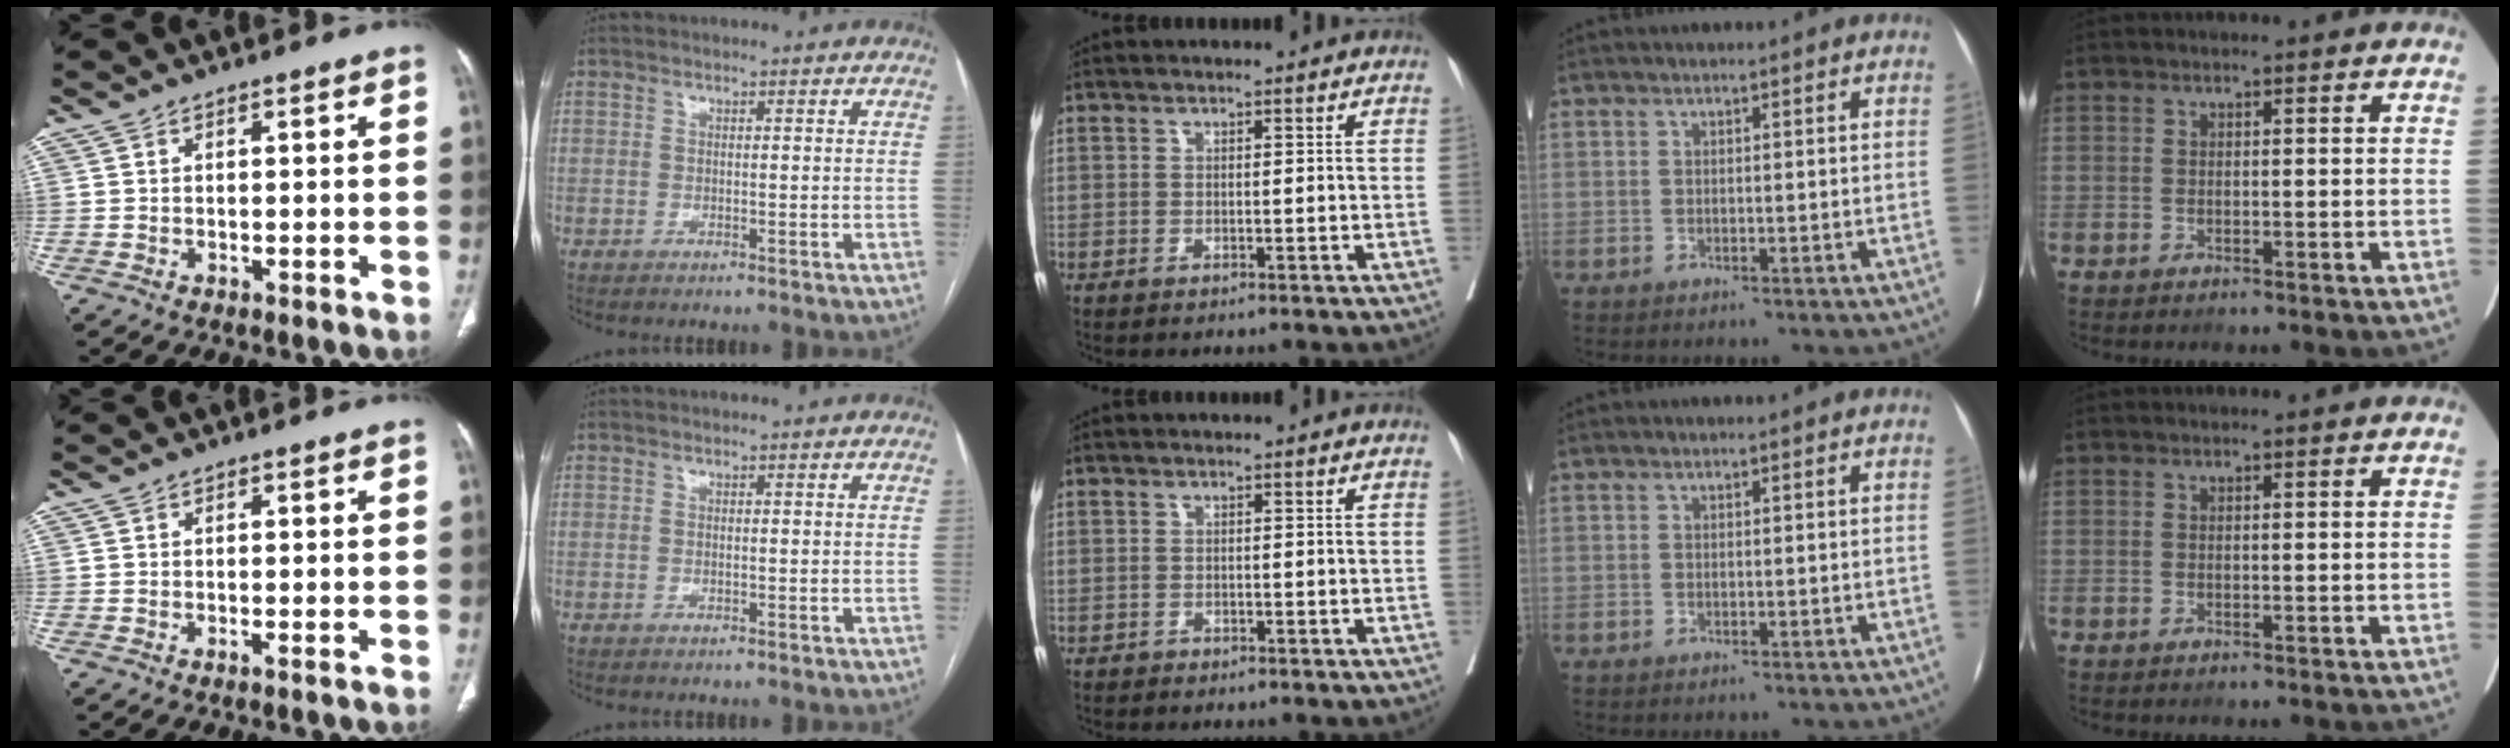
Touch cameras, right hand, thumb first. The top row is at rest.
{}